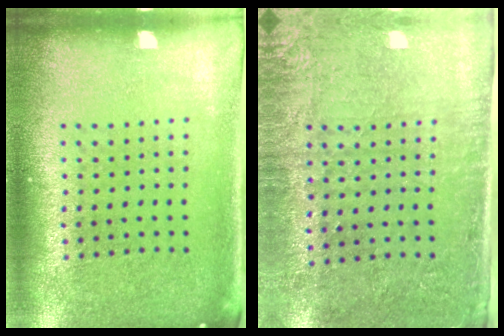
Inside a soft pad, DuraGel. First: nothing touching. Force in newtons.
{"total": 2.9, "press": 2.5, "slide": 1.5}